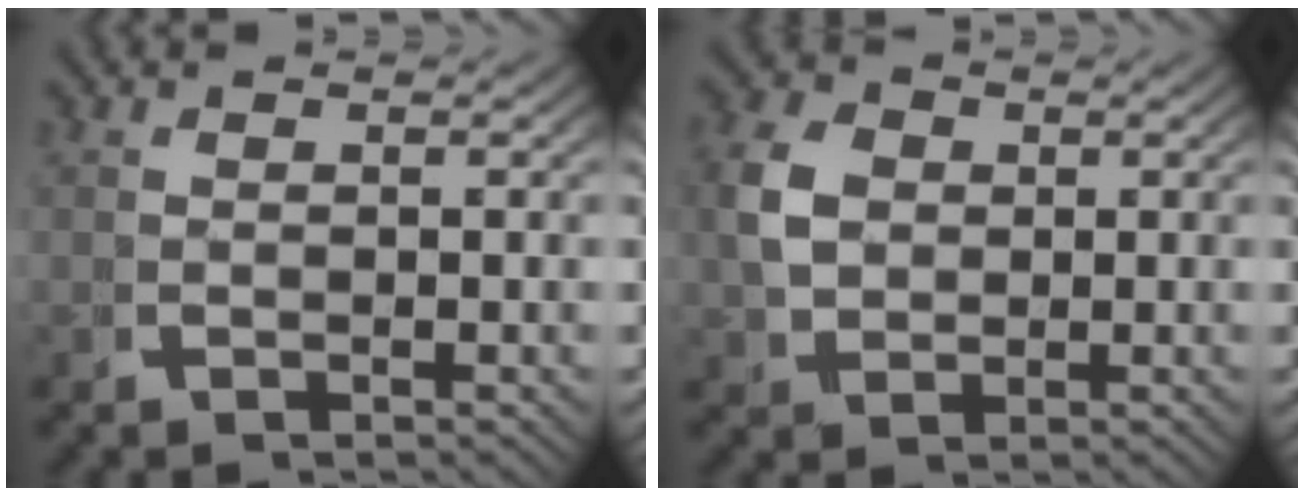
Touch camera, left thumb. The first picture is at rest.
{"total": 4.3, "force": [0.7, 3.4, 2.6], "torque": [-0.068, -0.009, 0.023]}